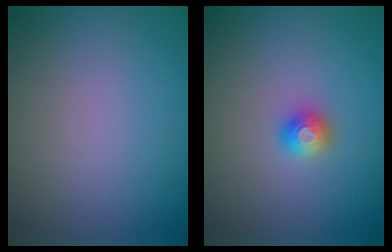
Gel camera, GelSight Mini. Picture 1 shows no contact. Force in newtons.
{"total": 1.3, "press": 1.3, "slide": 0.2}